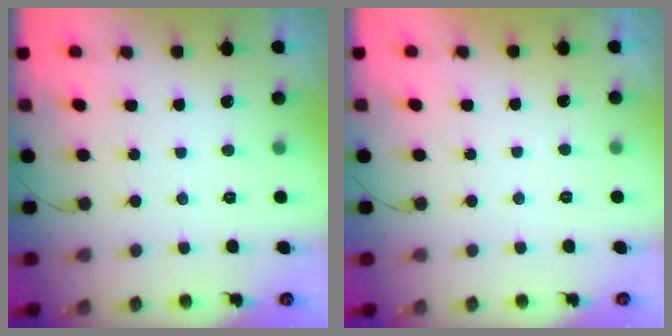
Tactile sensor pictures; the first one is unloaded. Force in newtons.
{"total": 1.2, "press": 1.1, "slide": 0.4}